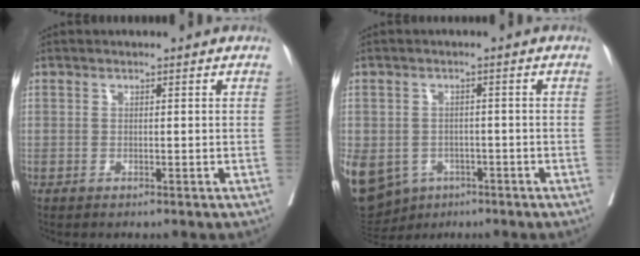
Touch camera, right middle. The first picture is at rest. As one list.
[{"total": 24.1, "force": [-9.9, 19.5, 10.0], "torque": [-0.358, -0.017, -0.137]}]